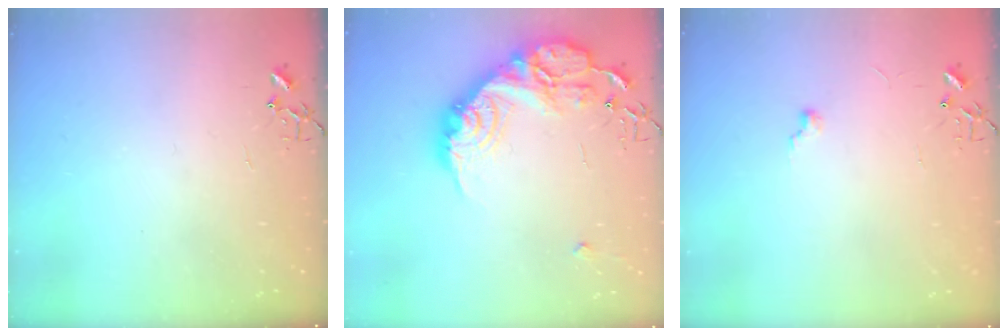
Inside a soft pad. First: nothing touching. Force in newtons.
{"total": 23.6, "press": 23.5, "slide": 1.7}
{"total": 4.1, "press": 4.1, "slide": 0.5}